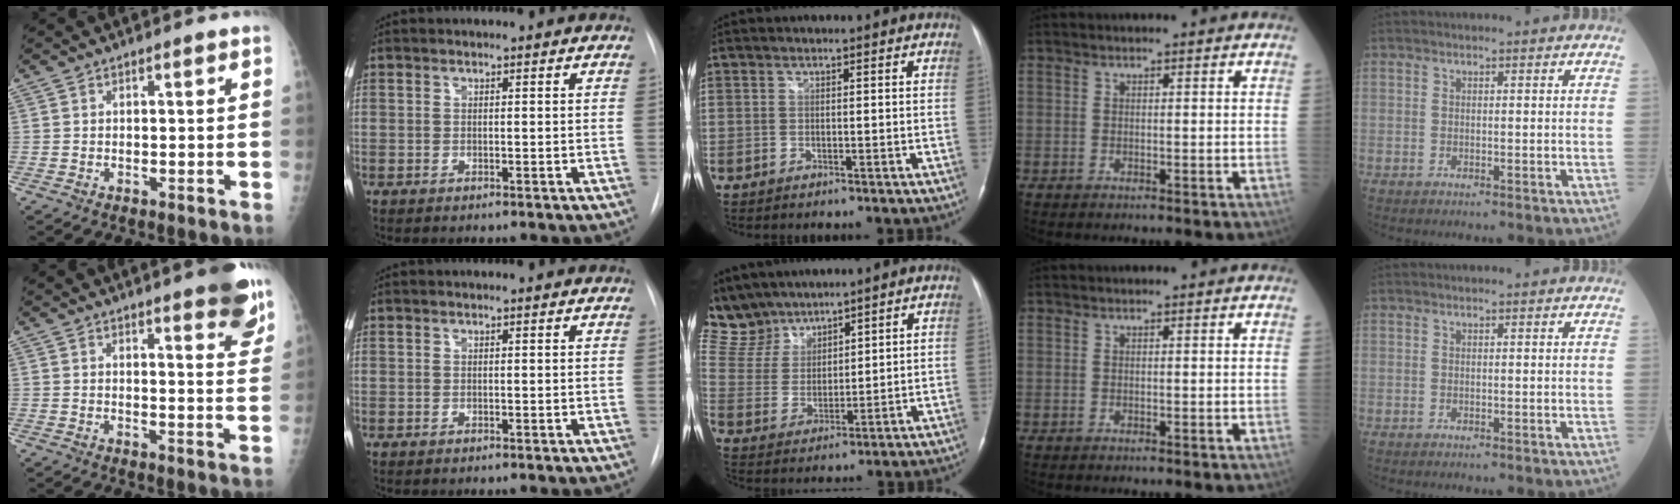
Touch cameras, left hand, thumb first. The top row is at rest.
{"thumb": {"total": 10.1, "force": [6.9, 2.5, 7.0], "torque": [-0.058, -0.033, 0.077]}, "middle": {"total": 11.6, "force": [10.3, 5.1, 1.3], "torque": [-0.046, 0.018, 0.224]}}